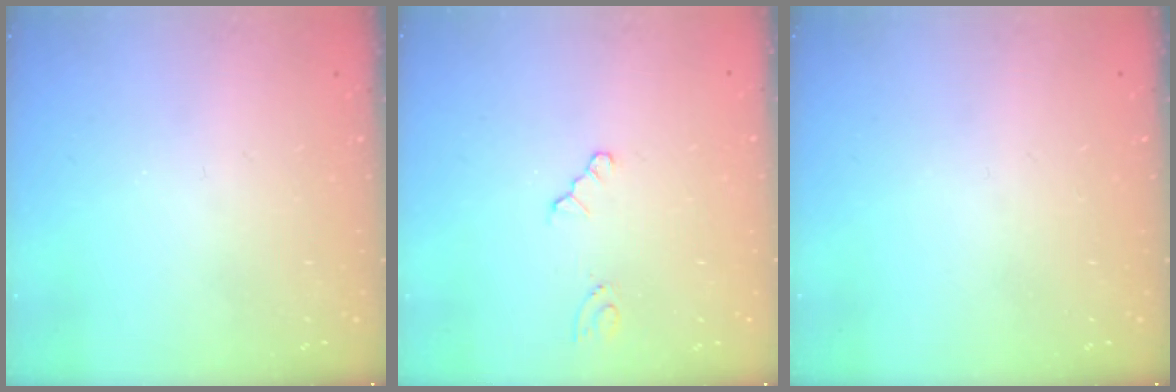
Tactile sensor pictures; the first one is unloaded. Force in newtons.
{"total": 1.3, "press": 1.2, "slide": 0.2}
{"total": 0.0}